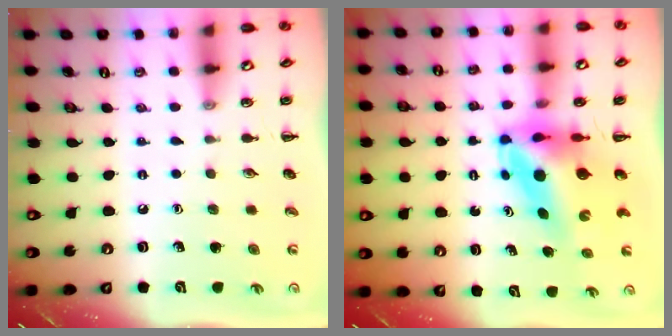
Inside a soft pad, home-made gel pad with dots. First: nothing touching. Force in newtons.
{"total": 7.3, "press": 7.0, "slide": 2.4}